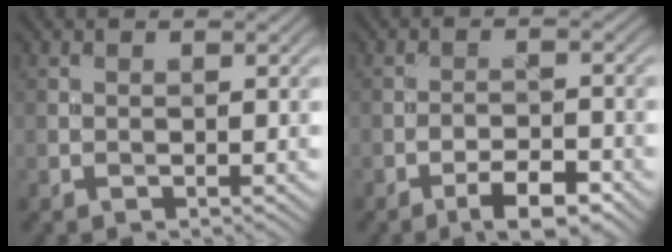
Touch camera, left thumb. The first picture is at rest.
{"total": 5.3, "force": [-3.5, 1.6, 3.7], "torque": [-0.059, 0.008, -0.058]}